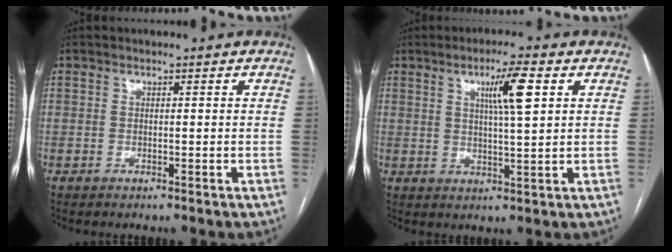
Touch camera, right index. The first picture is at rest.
{"total": 7.0, "force": [2.7, 0.3, 6.5], "torque": [-0.110, 0.003, 0.045]}